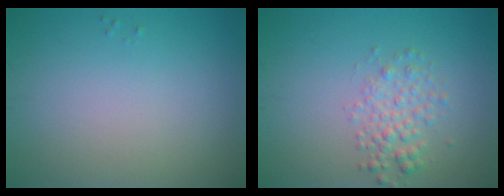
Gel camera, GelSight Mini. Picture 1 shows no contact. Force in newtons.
{"total": 2.4, "press": 2.4, "slide": 0.1}